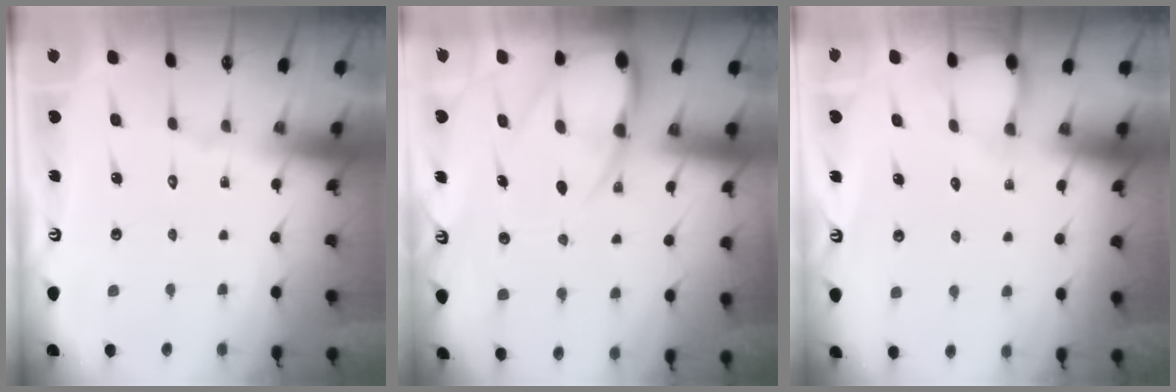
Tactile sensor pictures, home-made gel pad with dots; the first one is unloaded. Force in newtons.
{"total": 12.3, "press": 12.3, "slide": 1.2}
{"total": 3.9, "press": 3.9, "slide": 0.3}